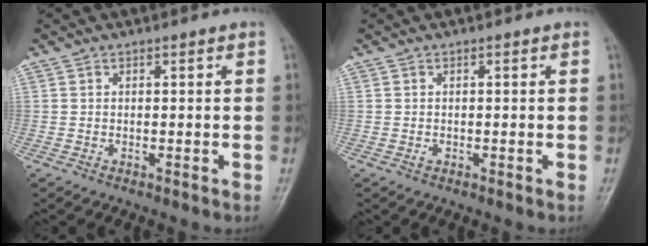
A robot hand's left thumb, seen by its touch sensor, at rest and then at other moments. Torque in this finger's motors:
{"motor_torque": [0.03, 0.18, 0.15, -0.06, 0.00]}